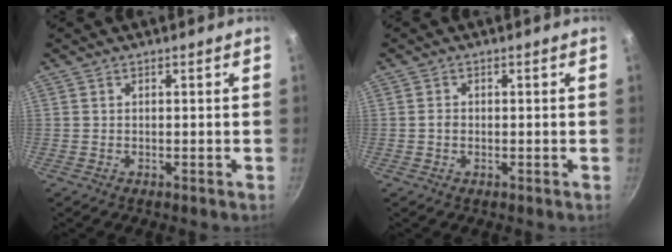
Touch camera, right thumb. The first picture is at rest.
{"total": 1.4, "force": [-0.3, 1.1, 0.8], "torque": [-0.015, 0.006, -0.006]}